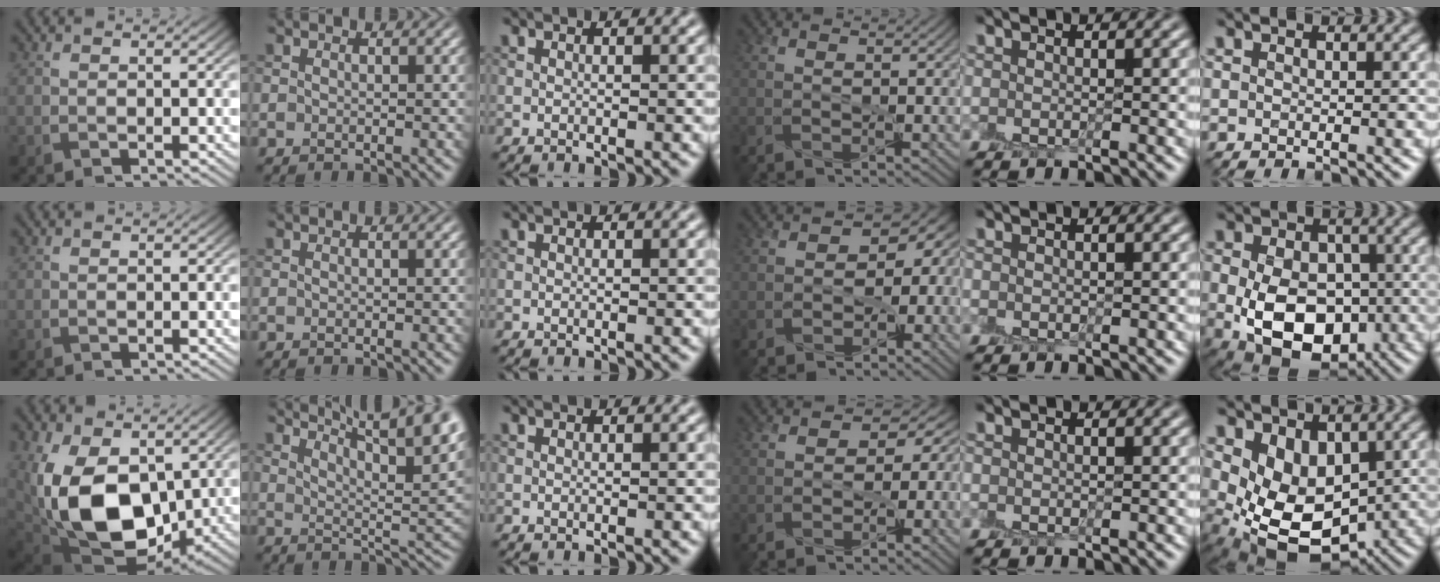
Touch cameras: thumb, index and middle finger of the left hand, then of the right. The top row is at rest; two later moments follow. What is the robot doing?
{"motion": "peel", "object": "lint roller sheet"}